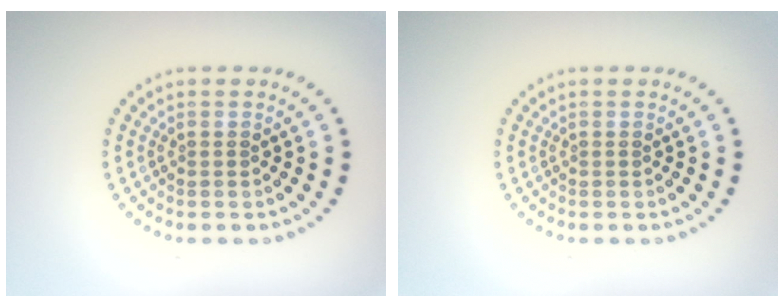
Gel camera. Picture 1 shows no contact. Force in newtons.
{"total": 0.0}